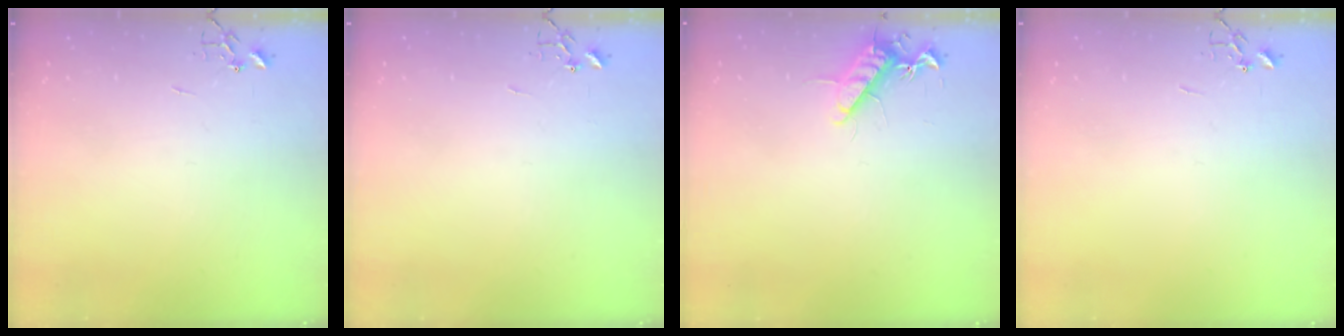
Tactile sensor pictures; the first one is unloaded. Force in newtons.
{"total": 0.0}
{"total": 11.3, "press": 11.3, "slide": 0.7}
{"total": 0.0}